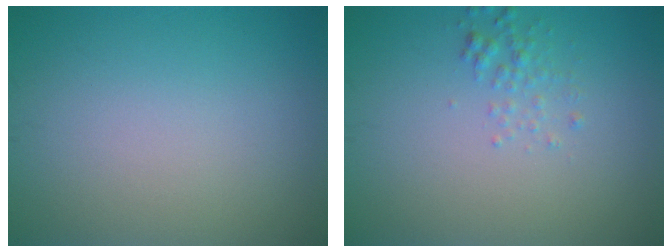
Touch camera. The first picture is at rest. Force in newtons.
{"total": 1.3, "press": 1.3, "slide": 0.0}